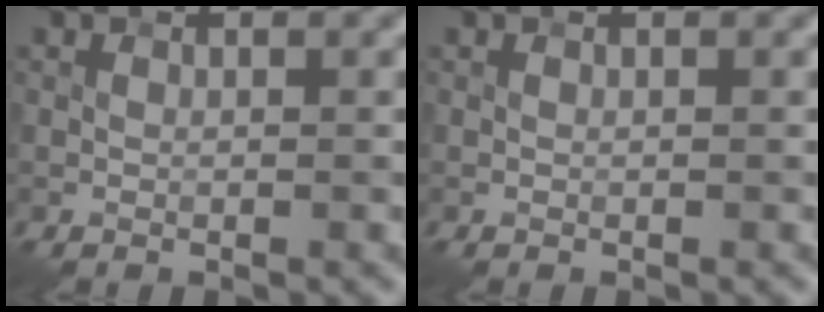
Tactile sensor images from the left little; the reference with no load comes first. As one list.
[{"total": 0.0}]